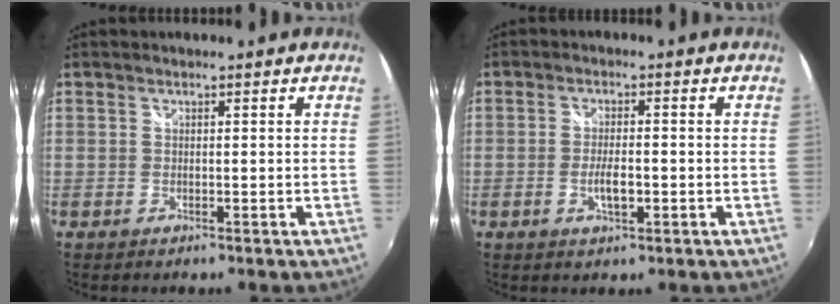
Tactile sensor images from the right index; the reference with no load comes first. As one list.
[{"total": 3.9, "force": [-1.2, 1.4, 3.4], "torque": [-0.068, -0.004, -0.020]}]